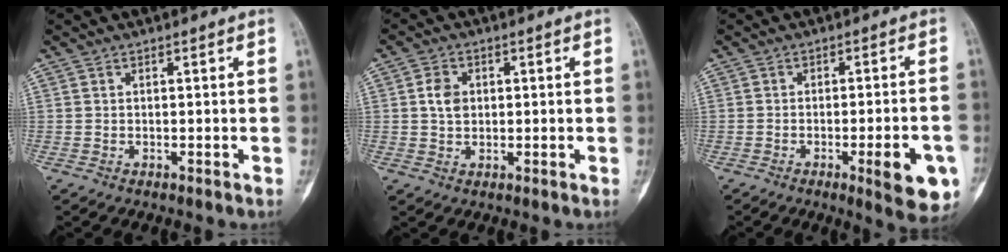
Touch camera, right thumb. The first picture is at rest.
{"total": 3.9, "force": [0.5, 3.1, 2.3], "torque": [-0.034, 0.001, 0.006]}
{"total": 10.2, "force": [-3.9, 2.3, 9.1], "torque": [-0.106, 0.006, -0.046]}